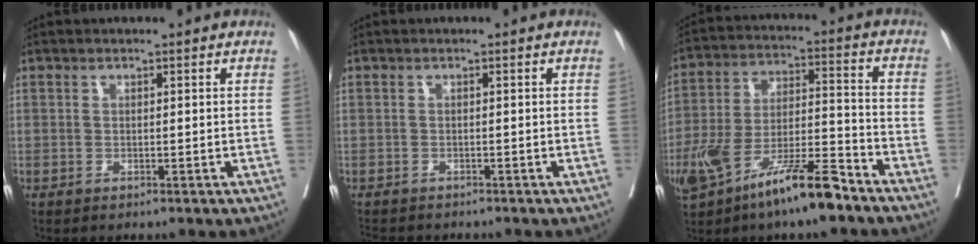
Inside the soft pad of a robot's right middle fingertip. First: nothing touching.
{"total": 5.4, "force": [-4.9, 1.5, 1.7], "torque": [-0.023, -0.005, -0.071]}
{"total": 14.9, "force": [-9.6, 2.6, 11.1], "torque": [-0.218, -0.006, -0.171]}